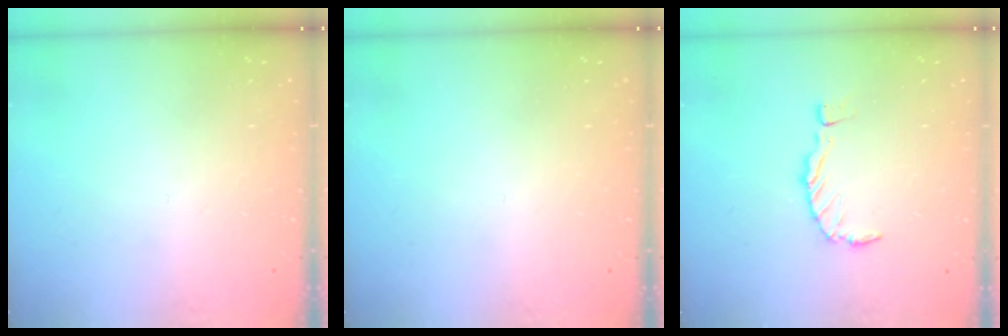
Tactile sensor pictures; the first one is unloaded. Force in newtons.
{"total": 0.0}
{"total": 0.0}